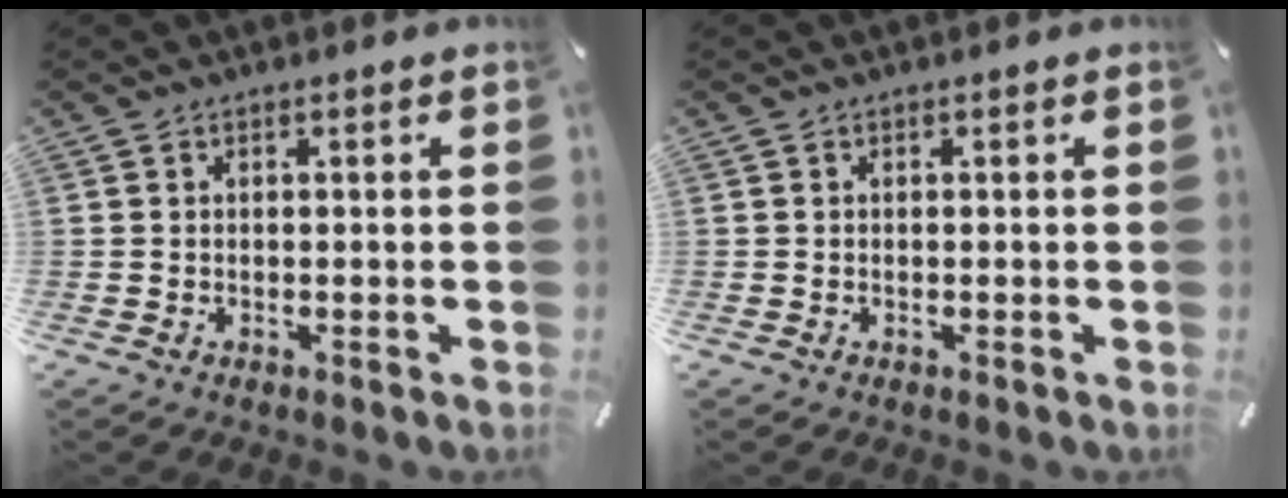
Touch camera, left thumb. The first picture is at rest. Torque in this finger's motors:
{"motor_torque": [0.00, 0.00, 0.00, 0.00, 0.00]}